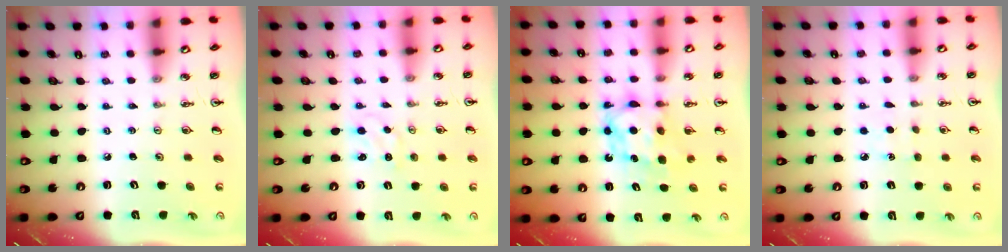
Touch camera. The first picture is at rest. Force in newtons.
{"total": 1.5, "press": 1.5, "slide": 0.2}
{"total": 6.1, "press": 6.0, "slide": 0.4}
{"total": 3.9, "press": 3.9, "slide": 0.4}